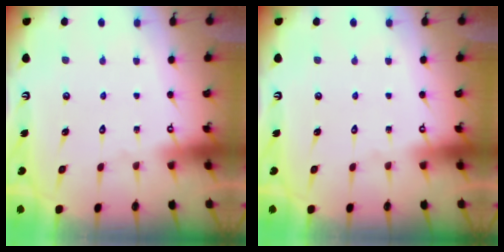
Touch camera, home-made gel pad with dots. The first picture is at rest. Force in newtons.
{"total": 0.0}